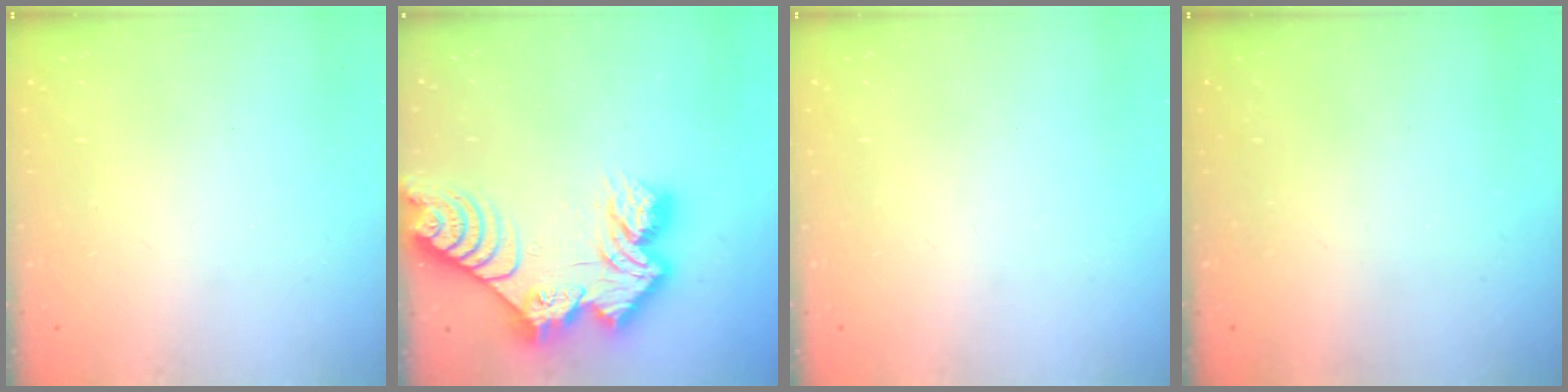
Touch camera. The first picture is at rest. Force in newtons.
{"total": 17.3, "press": 17.2, "slide": 1.7}
{"total": 0.0}
{"total": 0.0}